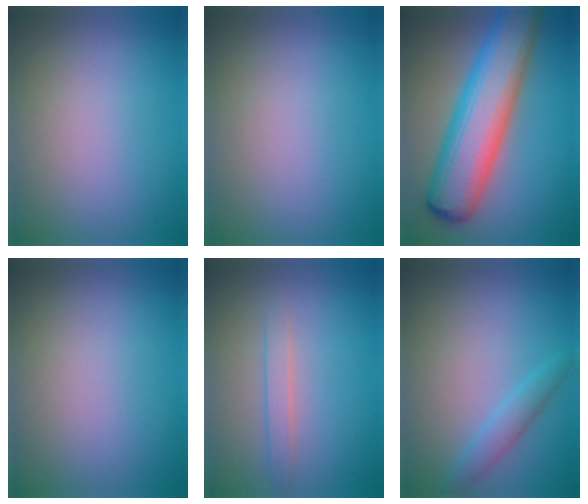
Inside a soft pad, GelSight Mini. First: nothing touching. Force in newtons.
{"total": 0.0}
{"total": 10.2, "press": 10.2, "slide": 0.3}
{"total": 0.0}
{"total": 1.5, "press": 1.5, "slide": 0.1}
{"total": 1.9, "press": 1.9, "slide": 0.1}